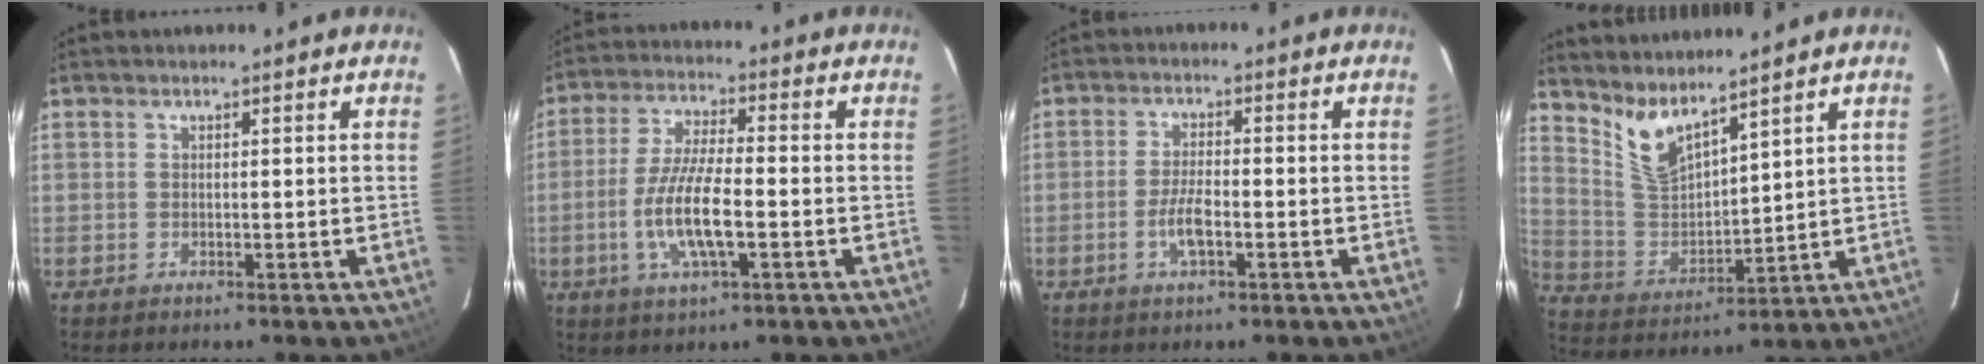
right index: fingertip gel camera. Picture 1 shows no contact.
{"total": 10.4, "force": [-2.8, 2.5, 9.7], "torque": [-0.198, -0.002, -0.056]}
{"total": 4.5, "force": [-1.8, 1.3, 3.9], "torque": [-0.082, 0.002, -0.036]}
{"total": 8.3, "force": [6.8, 2.0, 4.4], "torque": [-0.092, -0.014, 0.146]}